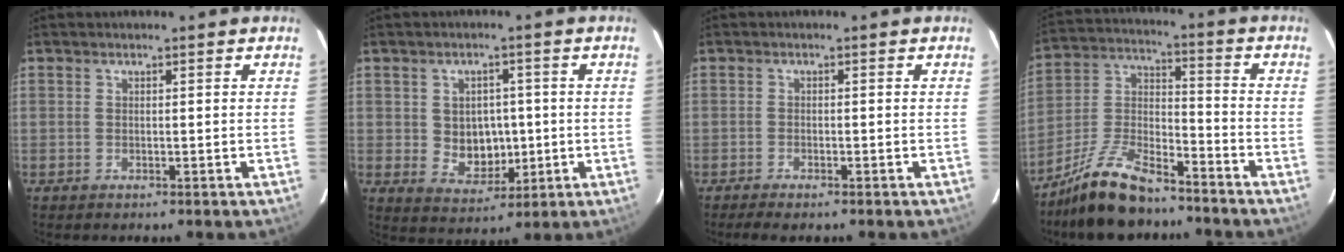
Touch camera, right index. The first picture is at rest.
{"total": 6.9, "force": [-0.1, 5.9, 3.7], "torque": [-0.069, 0.005, 0.017]}
{"total": 2.7, "force": [-2.3, 0.4, 1.4], "torque": [-0.037, -0.009, -0.040]}
{"total": 14.3, "force": [-10.9, 4.9, 7.9], "torque": [-0.177, 0.011, -0.204]}